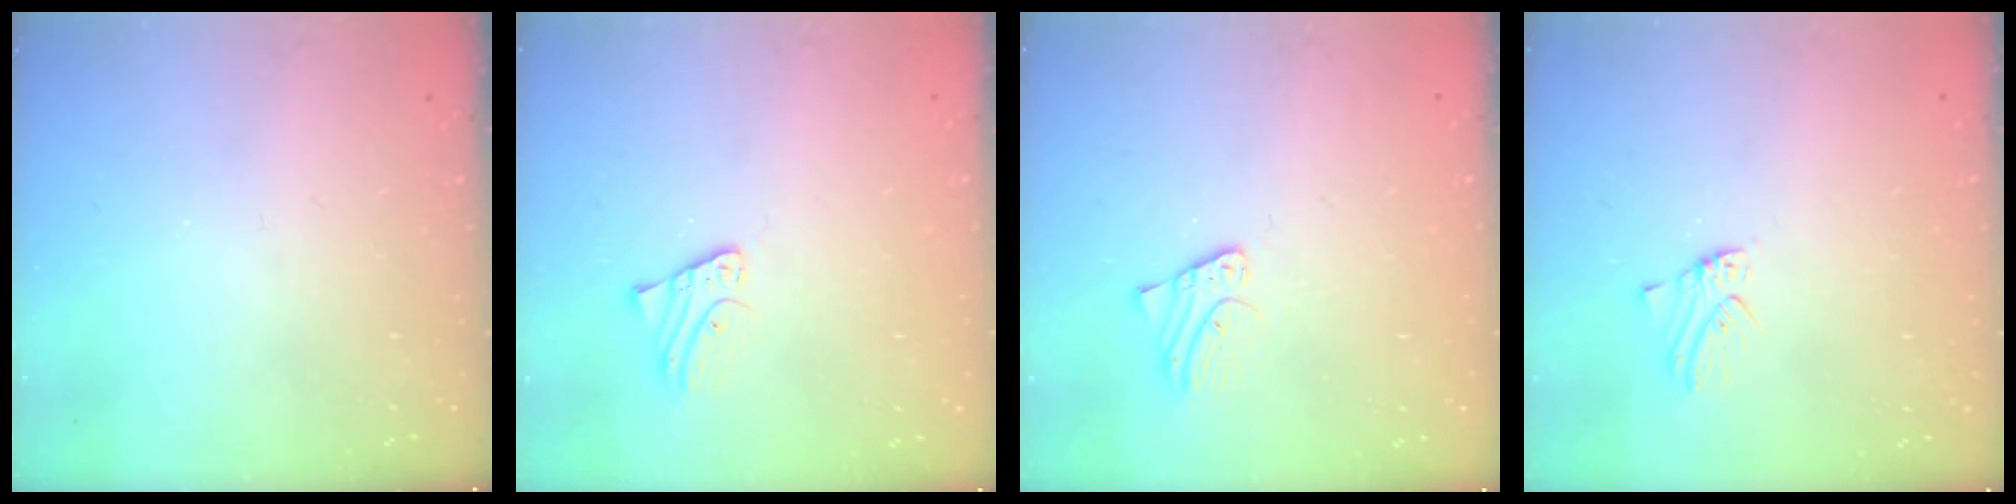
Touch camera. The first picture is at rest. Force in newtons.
{"total": 1.9, "press": 1.9, "slide": 0.2}
{"total": 3.3, "press": 3.3, "slide": 0.3}
{"total": 0.0}